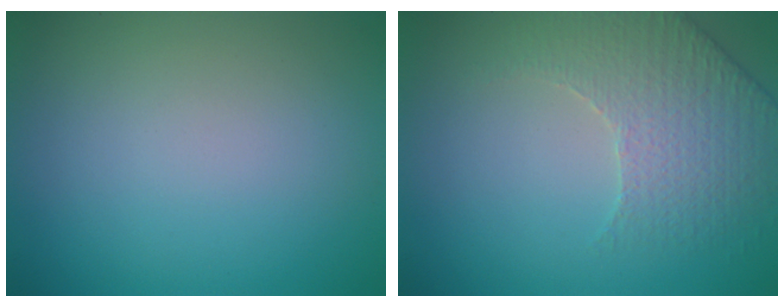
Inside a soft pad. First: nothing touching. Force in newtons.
{"total": 2.6, "press": 2.4, "slide": 1.0}